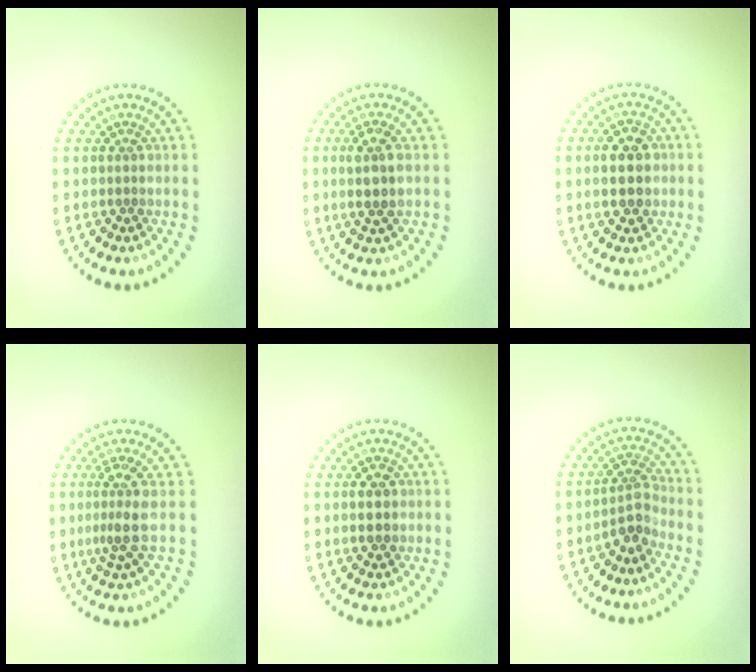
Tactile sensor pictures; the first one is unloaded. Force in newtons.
{"total": 2.9, "press": 2.6, "slide": 1.2}
{"total": 4.8, "press": 4.8, "slide": 0.1}
{"total": 2.7, "press": 2.0, "slide": 1.8}
{"total": 2.5, "press": 2.5, "slide": 0.1}
{"total": 2.6, "press": 1.9, "slide": 1.7}